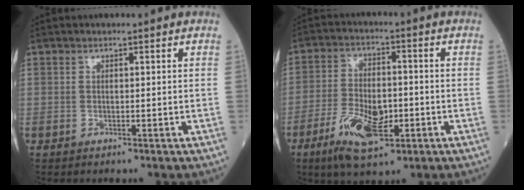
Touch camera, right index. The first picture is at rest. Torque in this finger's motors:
{"motor_torque": [0.26, -0.27, 0.21, 0.08]}